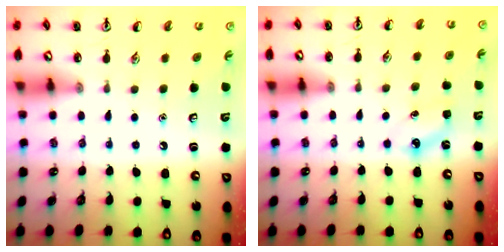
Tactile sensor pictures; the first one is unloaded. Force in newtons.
{"total": 4.6, "press": 4.4, "slide": 1.4}